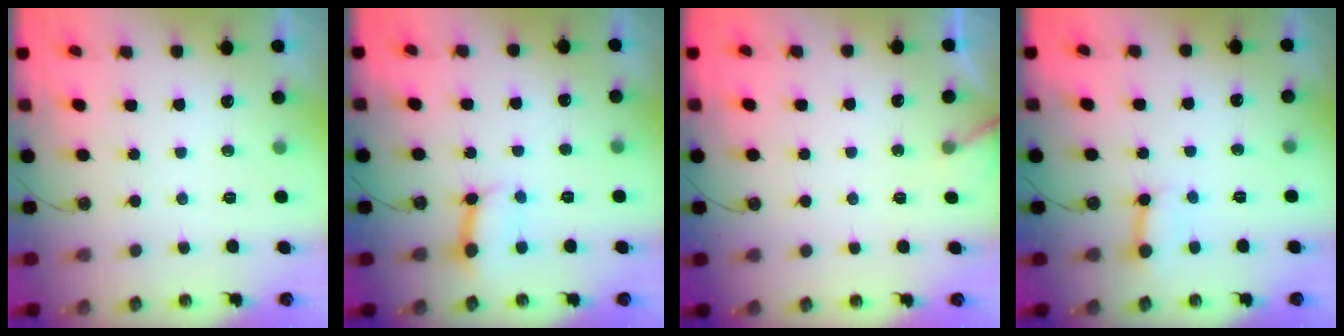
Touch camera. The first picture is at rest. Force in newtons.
{"total": 8.0, "press": 8.0, "slide": 0.7}
{"total": 4.0, "press": 4.0, "slide": 0.3}
{"total": 4.9, "press": 4.9, "slide": 0.5}